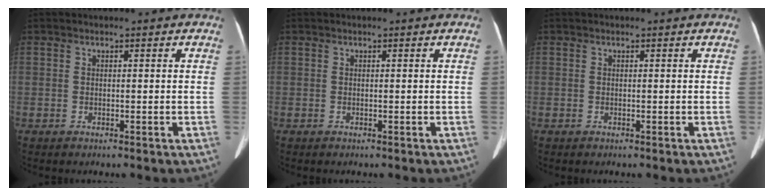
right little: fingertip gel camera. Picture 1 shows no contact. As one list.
[{"total": 0.0}, {"total": 0.0}]